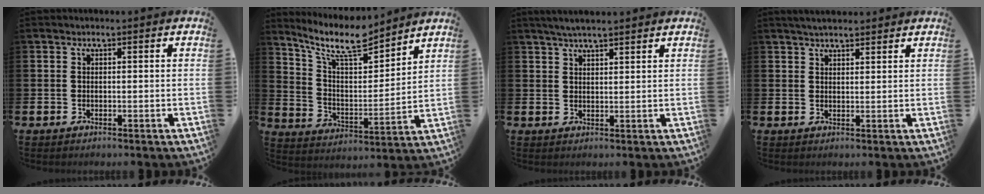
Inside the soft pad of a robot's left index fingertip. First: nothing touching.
{"total": 10.0, "force": [8.6, 2.5, 4.5], "torque": [-0.119, -0.047, 0.152]}
{"total": 3.6, "force": [3.2, 0.4, 1.5], "torque": [-0.035, -0.005, 0.058]}
{"total": 2.9, "force": [2.7, 0.6, 0.8], "torque": [-0.021, -0.005, 0.050]}